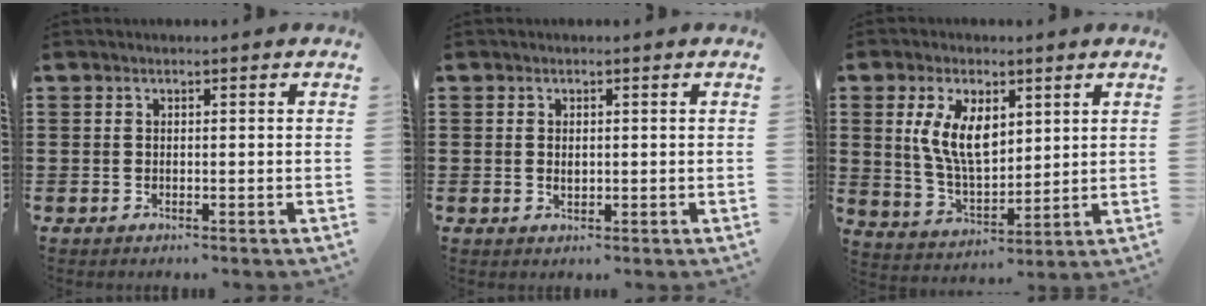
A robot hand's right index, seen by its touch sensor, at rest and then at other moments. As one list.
[{"total": 1.1, "force": [0.1, 0.7, 0.8], "torque": [-0.017, 0.008, 0.000]}, {"total": 8.8, "force": [2.7, 4.6, 7.0], "torque": [-0.151, 0.010, 0.049]}]